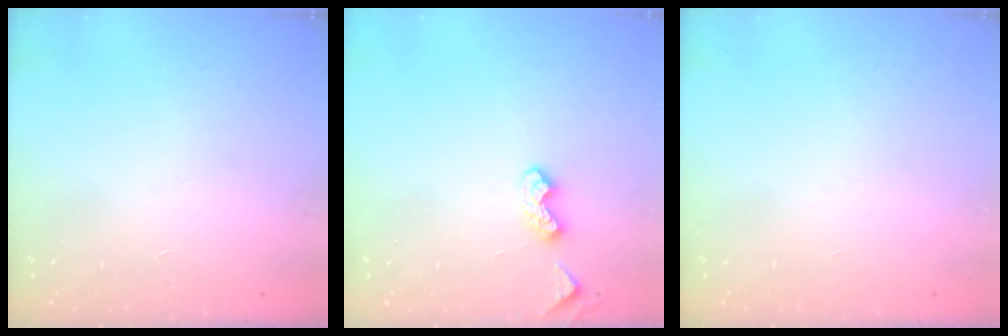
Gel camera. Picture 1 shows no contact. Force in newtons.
{"total": 4.5, "press": 4.5, "slide": 0.6}
{"total": 0.0}